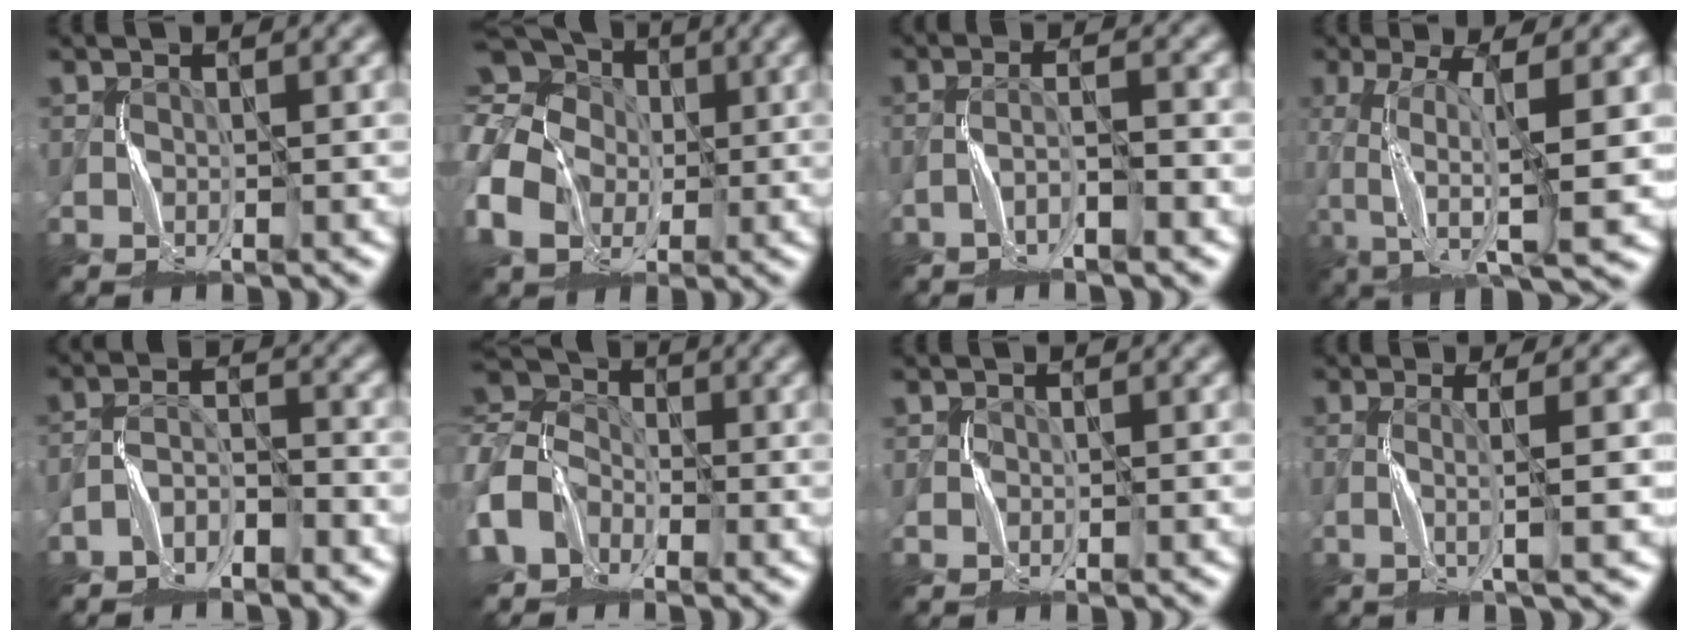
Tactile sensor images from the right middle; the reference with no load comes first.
{"total": 12.3, "force": [-0.7, 10.4, 6.6], "torque": [-0.176, 0.002, -0.035]}
{"total": 2.4, "force": [-1.8, 0.2, 1.5], "torque": [-0.026, 0.015, -0.038]}
{"total": 7.1, "force": [-0.6, 2.0, 6.8], "torque": [-0.131, 0.004, -0.011]}
{"total": 2.9, "force": [-2.6, 0.9, 0.7], "torque": [-0.012, 0.012, -0.053]}
{"total": 7.7, "force": [-3.6, 5.8, 3.5], "torque": [-0.081, 0.001, -0.077]}
{"total": 0.9, "force": [0.0, 0.8, 0.3], "torque": [-0.007, 0.001, 0.000]}
{"total": 2.9, "force": [-0.3, 0.4, 2.8], "torque": [-0.047, 0.003, -0.008]}